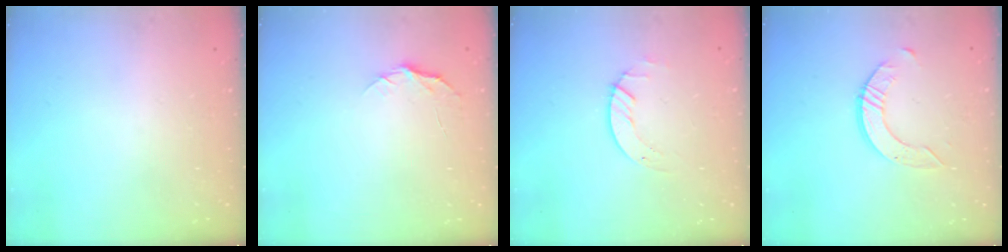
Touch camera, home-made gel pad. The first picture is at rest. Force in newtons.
{"total": 5.0, "press": 5.0, "slide": 0.6}
{"total": 2.0, "press": 2.0, "slide": 0.2}
{"total": 5.3, "press": 5.3, "slide": 0.5}